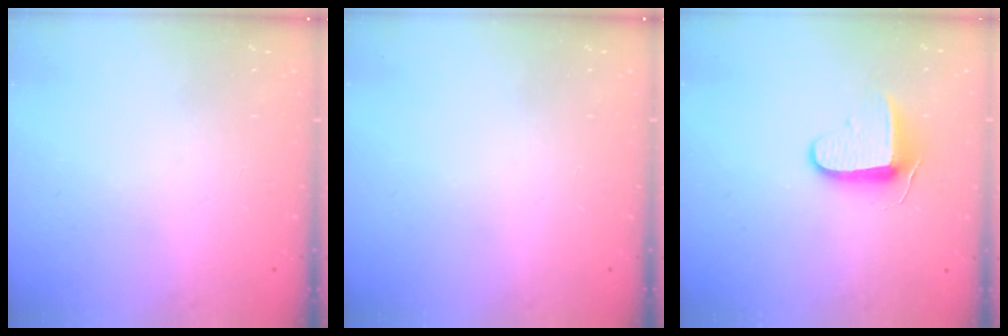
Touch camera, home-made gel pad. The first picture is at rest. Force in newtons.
{"total": 0.0}
{"total": 9.3, "press": 9.2, "slide": 1.5}